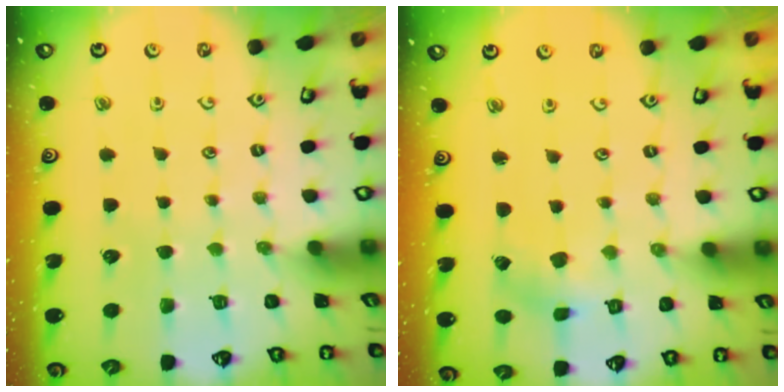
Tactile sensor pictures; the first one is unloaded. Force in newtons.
{"total": 1.3, "press": 1.2, "slide": 0.3}